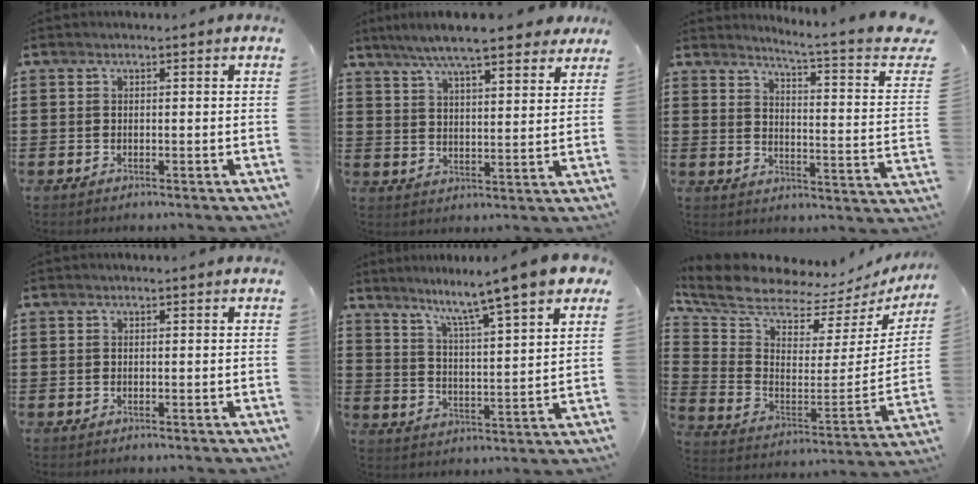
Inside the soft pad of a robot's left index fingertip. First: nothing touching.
{"total": 8.5, "force": [7.3, 0.7, 4.3], "torque": [-0.107, -0.020, 0.130]}
{"total": 4.3, "force": [3.1, -1.1, 2.8], "torque": [-0.063, -0.039, 0.039]}
{"total": 0.0}
{"total": 7.7, "force": [6.3, -0.7, 4.4], "torque": [-0.103, -0.044, 0.095]}
{"total": 6.9, "force": [6.1, 1.8, 2.8], "torque": [-0.090, -0.061, 0.101]}